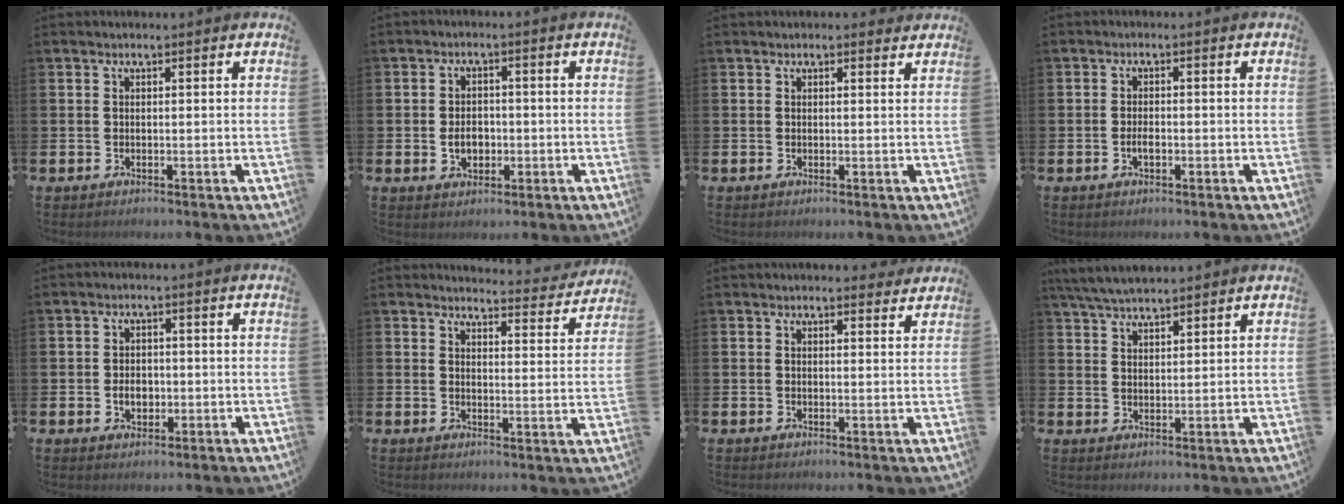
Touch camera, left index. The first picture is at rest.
{"total": 3.3, "force": [-0.6, 2.4, 2.1], "torque": [-0.025, -0.002, -0.018]}
{"total": 0.9, "force": [0.9, 0.2, 0.1], "torque": [0.004, 0.000, 0.015]}
{"total": 1.6, "force": [-0.5, 0.7, 1.4], "torque": [-0.023, 0.000, -0.010]}
{"total": 2.8, "force": [-0.5, 2.1, 1.8], "torque": [-0.018, -0.002, -0.017]}
{"total": 3.8, "force": [3.8, 0.4, 0.3], "torque": [-0.007, -0.032, 0.063]}
{"total": 1.9, "force": [1.9, 0.4, 0.0], "torque": [0.004, -0.007, 0.032]}
{"total": 4.8, "force": [4.6, 0.6, 1.3], "torque": [-0.046, -0.012, 0.086]}